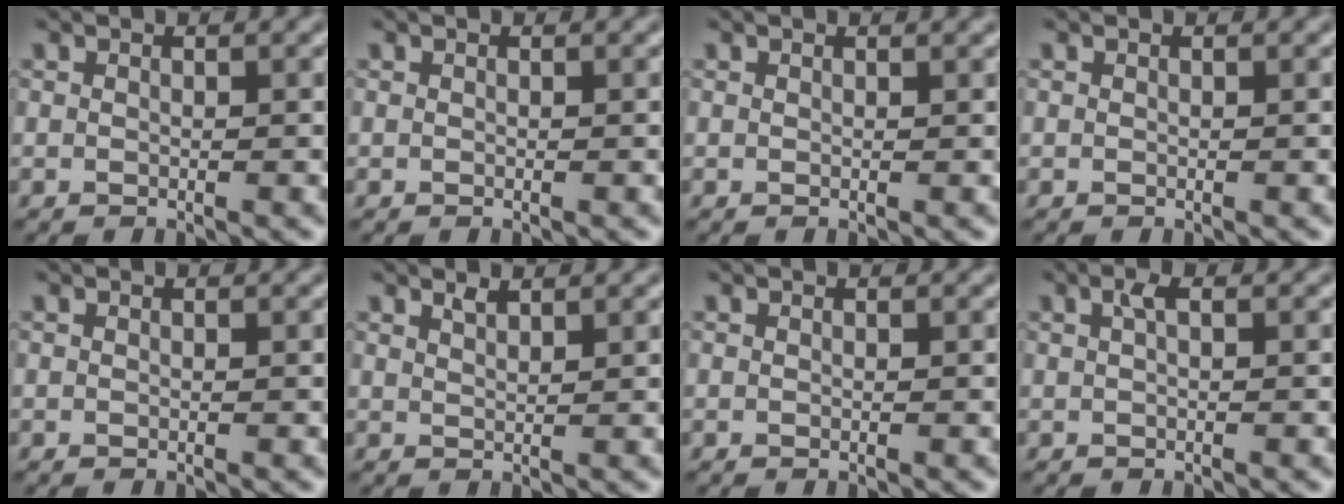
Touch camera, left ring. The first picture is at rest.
{"total": 0.0}
{"total": 0.7, "force": [0.7, 0.1, 0.2], "torque": [0.000, 0.000, 0.008]}
{"total": 0.0}
{"total": 0.0}
{"total": 1.0, "force": [1.0, 0.1, 0.2], "torque": [-0.002, -0.001, 0.019]}
{"total": 0.0}
{"total": 0.9, "force": [0.3, 0.2, 0.8], "torque": [-0.018, 0.005, 0.005]}